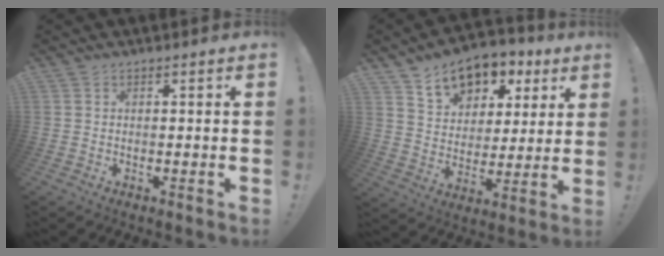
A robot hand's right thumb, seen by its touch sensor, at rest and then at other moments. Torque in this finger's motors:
{"motor_torque": [-0.43, 1.52, 0.12, 0.37, 0.31]}